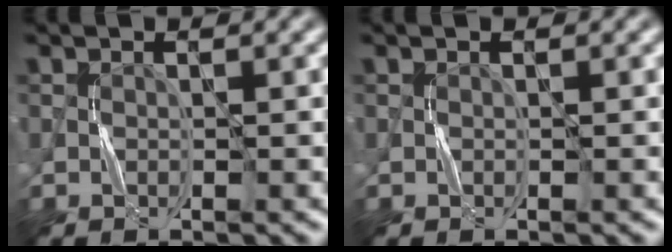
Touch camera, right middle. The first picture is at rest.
{"total": 0.0}